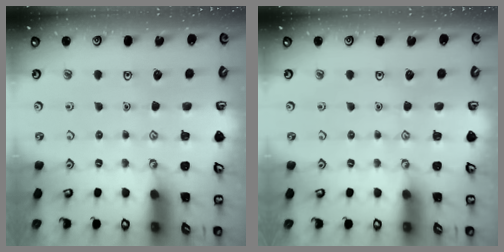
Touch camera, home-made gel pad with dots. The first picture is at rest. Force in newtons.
{"total": 0.0}